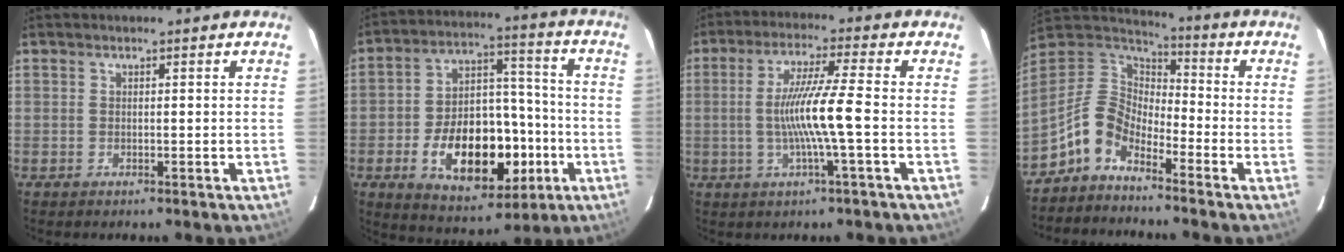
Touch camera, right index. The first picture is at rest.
{"total": 19.8, "force": [-6.4, 11.8, 14.5], "torque": [-0.274, 0.025, -0.079]}
{"total": 9.4, "force": [-1.7, -1.1, 9.2], "torque": [-0.177, -0.004, -0.028]}
{"total": 9.5, "force": [-6.4, 5.0, 5.0], "torque": [-0.108, 0.026, -0.141]}